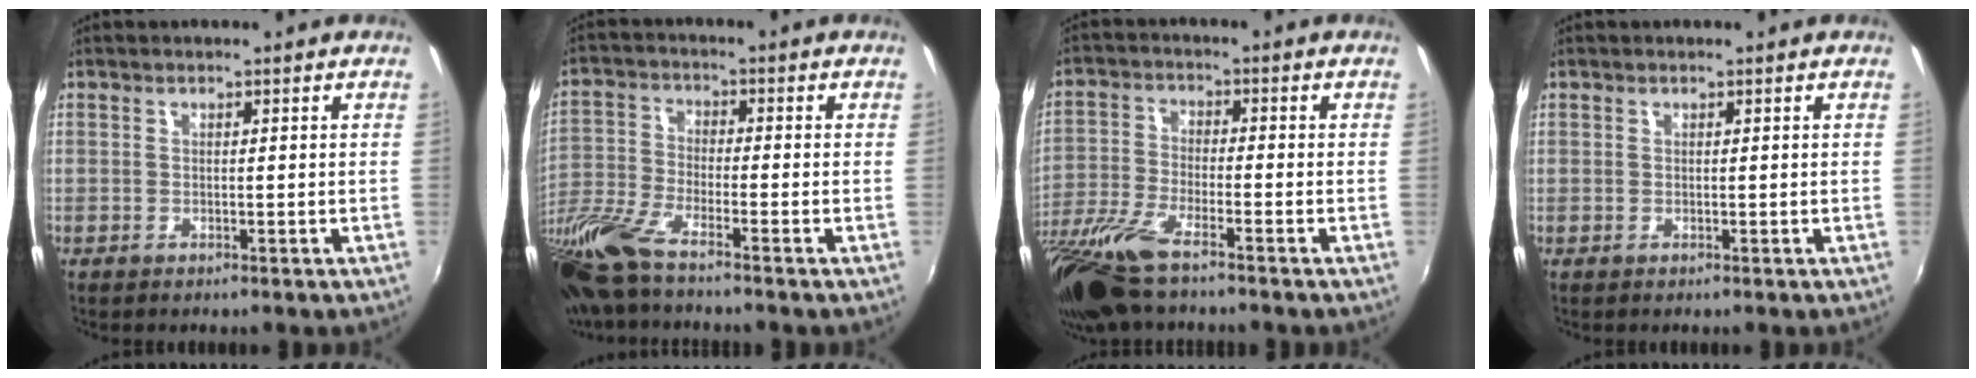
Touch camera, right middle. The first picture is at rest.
{"total": 13.2, "force": [-10.1, 2.4, 8.1], "torque": [-0.187, -0.032, -0.208]}
{"total": 12.4, "force": [-9.4, 2.2, 7.9], "torque": [-0.177, -0.037, -0.186]}
{"total": 0.0}